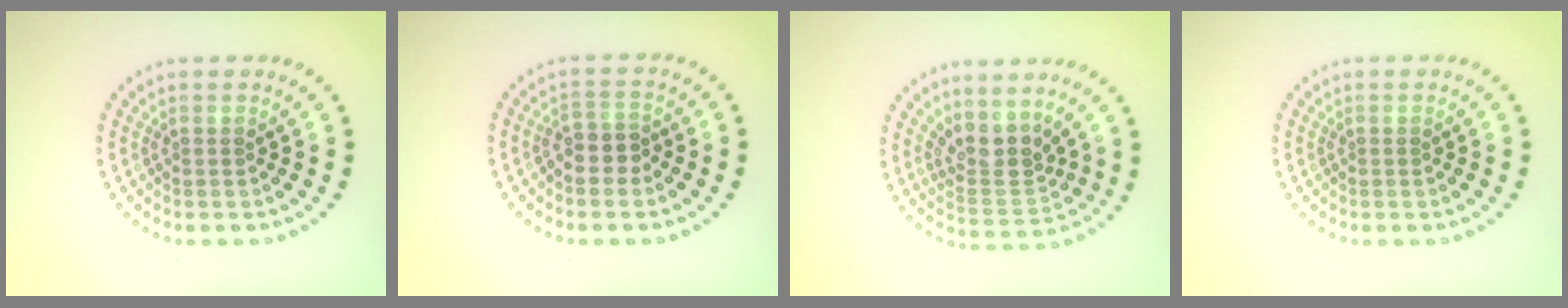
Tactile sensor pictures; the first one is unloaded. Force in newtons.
{"total": 2.4, "press": 2.2, "slide": 1.0}
{"total": 3.3, "press": 2.5, "slide": 2.1}
{"total": 0.0}